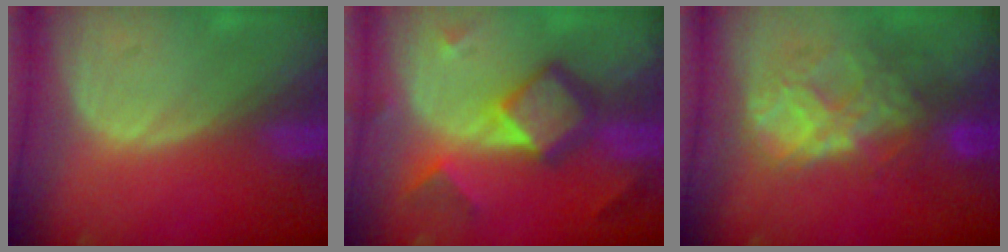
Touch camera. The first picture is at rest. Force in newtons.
{"total": 7.9, "press": 7.9, "slide": 0.4}
{"total": 9.0, "press": 7.7, "slide": 4.6}